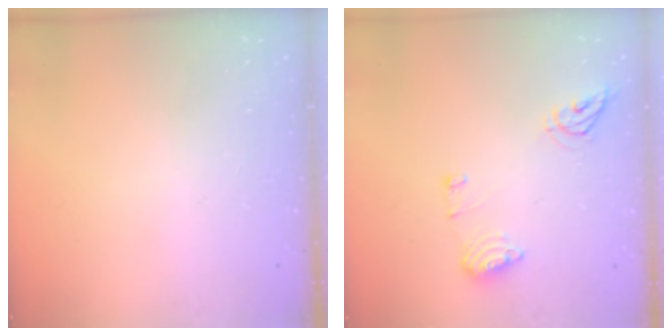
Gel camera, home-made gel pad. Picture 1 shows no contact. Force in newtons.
{"total": 8.6, "press": 8.5, "slide": 0.1}